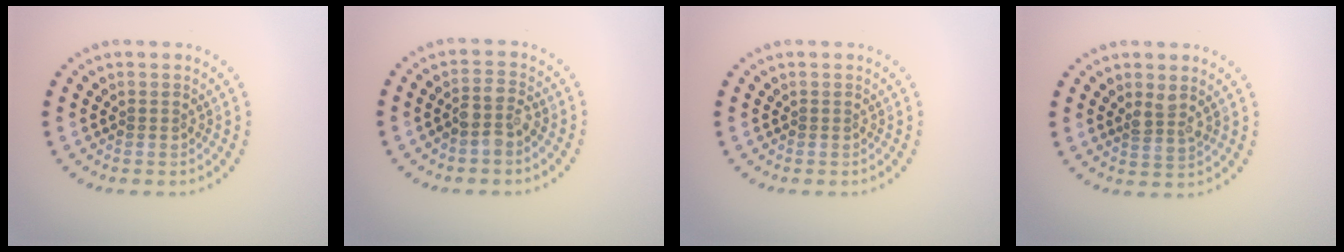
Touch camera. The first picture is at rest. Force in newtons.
{"total": 2.3, "press": 2.0, "slide": 1.1}
{"total": 0.0}
{"total": 1.8, "press": 1.6, "slide": 0.8}